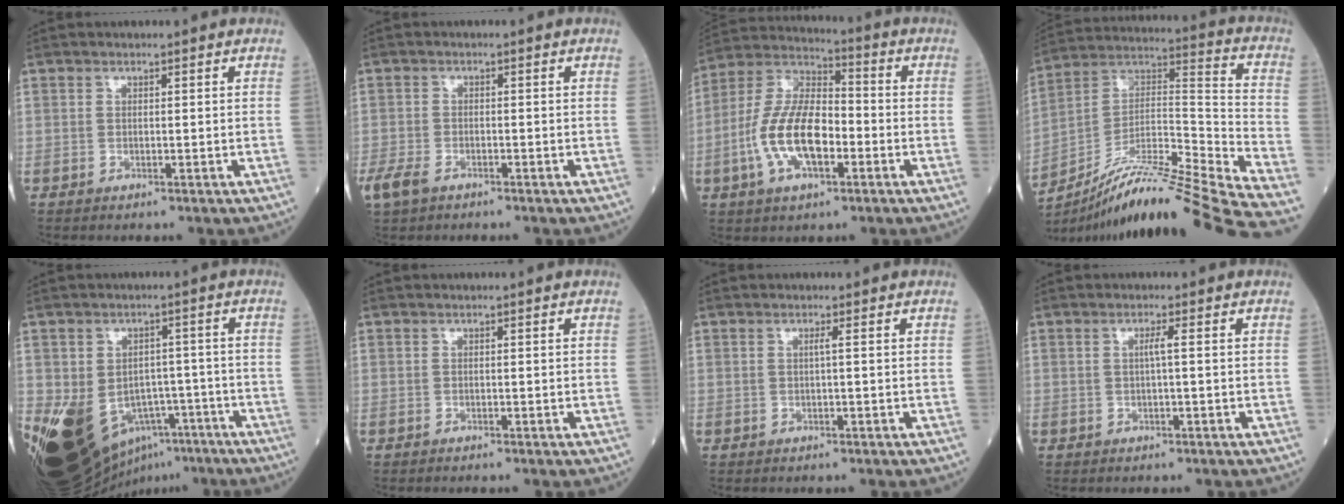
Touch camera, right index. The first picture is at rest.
{"total": 4.7, "force": [-3.2, 2.4, 2.5], "torque": [-0.054, -0.005, -0.057]}
{"total": 13.8, "force": [-3.5, 5.8, 12.0], "torque": [-0.251, 0.016, -0.069]}
{"total": 25.1, "force": [-21.4, -2.2, 13.0], "torque": [-0.195, -0.006, -0.358]}
{"total": 17.2, "force": [-7.5, 12.4, 9.3], "torque": [-0.186, 0.010, -0.098]}
{"total": 0.0}
{"total": 0.6, "force": [0.0, -0.2, 0.5], "torque": [-0.008, -0.001, 0.001]}
{"total": 1.3, "force": [0.0, -0.3, 1.2], "torque": [-0.022, 0.002, -0.002]}